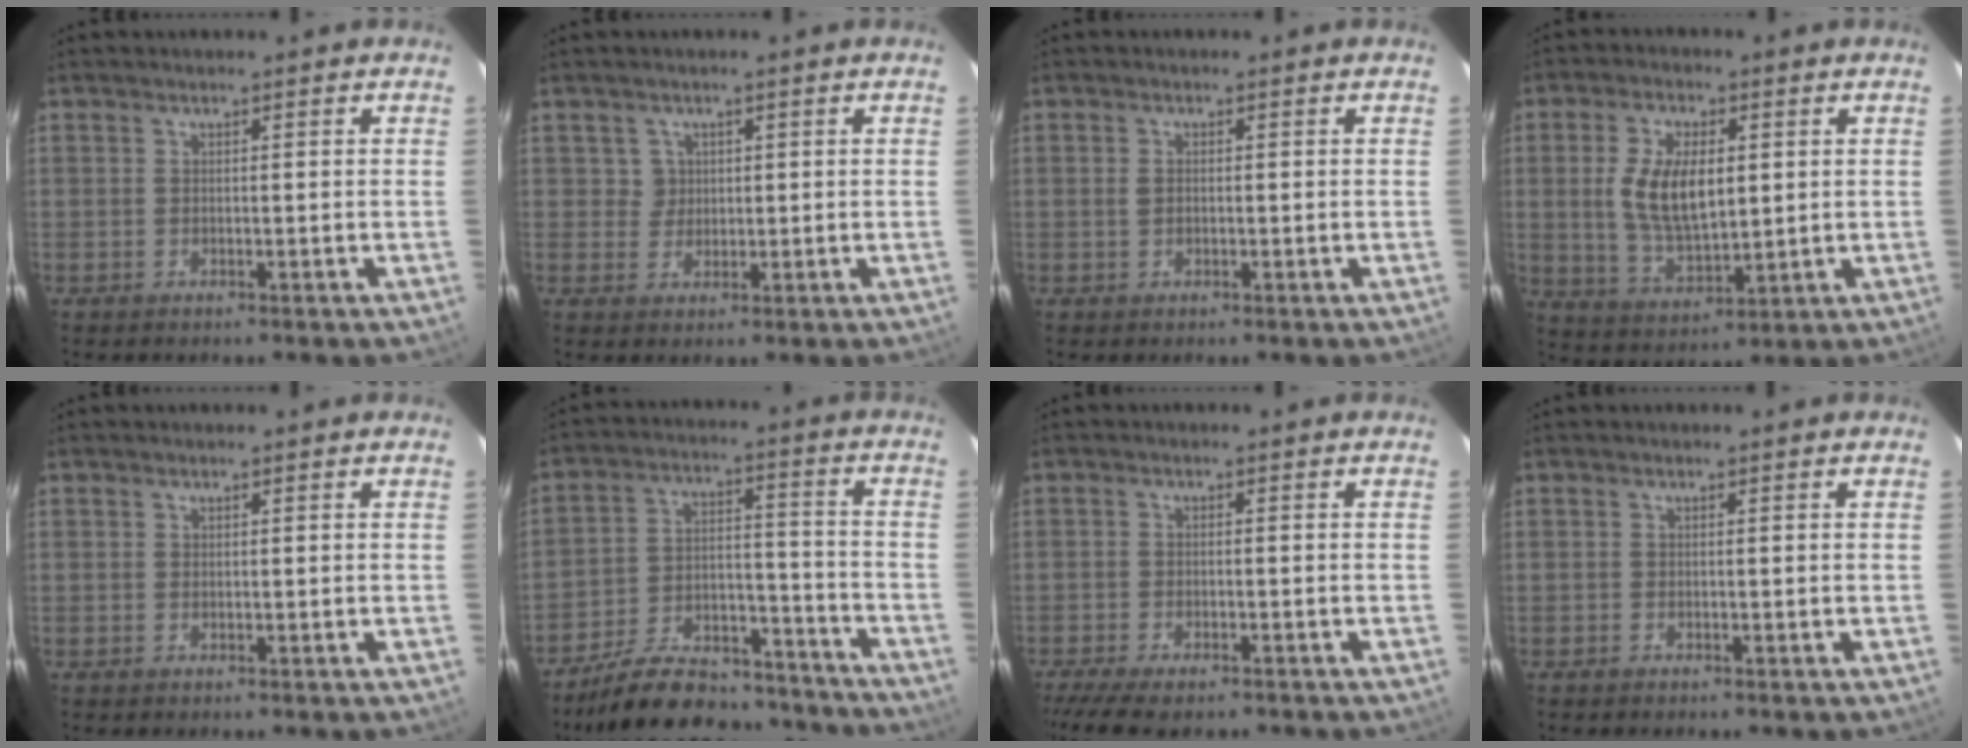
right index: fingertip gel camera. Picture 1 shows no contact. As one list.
[{"total": 2.8, "force": [0.8, 2.7, -0.1], "torque": [0.012, 0.011, 0.012]}, {"total": 1.3, "force": [-0.1, 1.0, 0.8], "torque": [-0.015, 0.003, -0.002]}, {"total": 11.3, "force": [1.5, 5.6, 9.7], "torque": [-0.191, 0.000, 0.037]}, {"total": 0.0}, {"total": 22.5, "force": [-19.0, 8.0, 9.0], "torque": [-0.171, 0.024, -0.263]}, {"total": 8.9, "force": [-7.1, 2.4, 4.7], "torque": [-0.114, -0.034, -0.121]}, {"total": 0.0}]